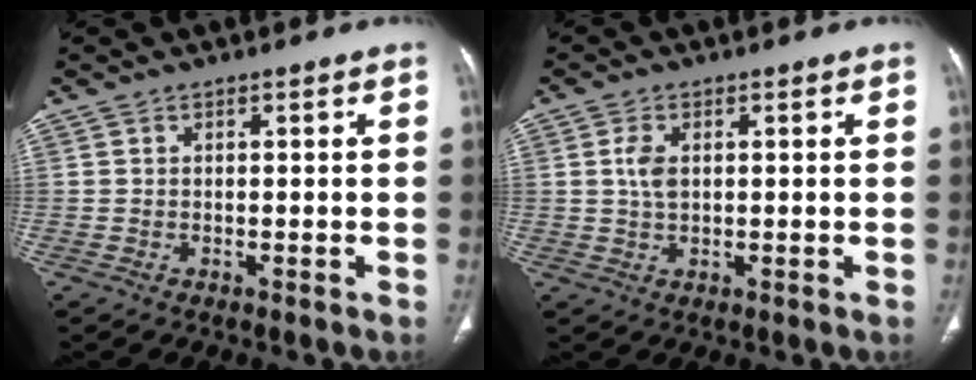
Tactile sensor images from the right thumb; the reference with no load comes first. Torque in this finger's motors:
{"motor_torque": [0.63, 0.63, 0.68, -0.08, 0.16]}